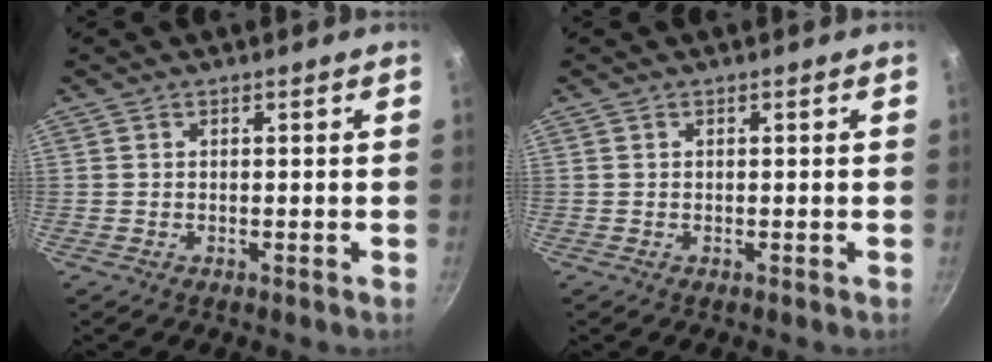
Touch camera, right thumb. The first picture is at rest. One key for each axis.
{"total": 0.0}